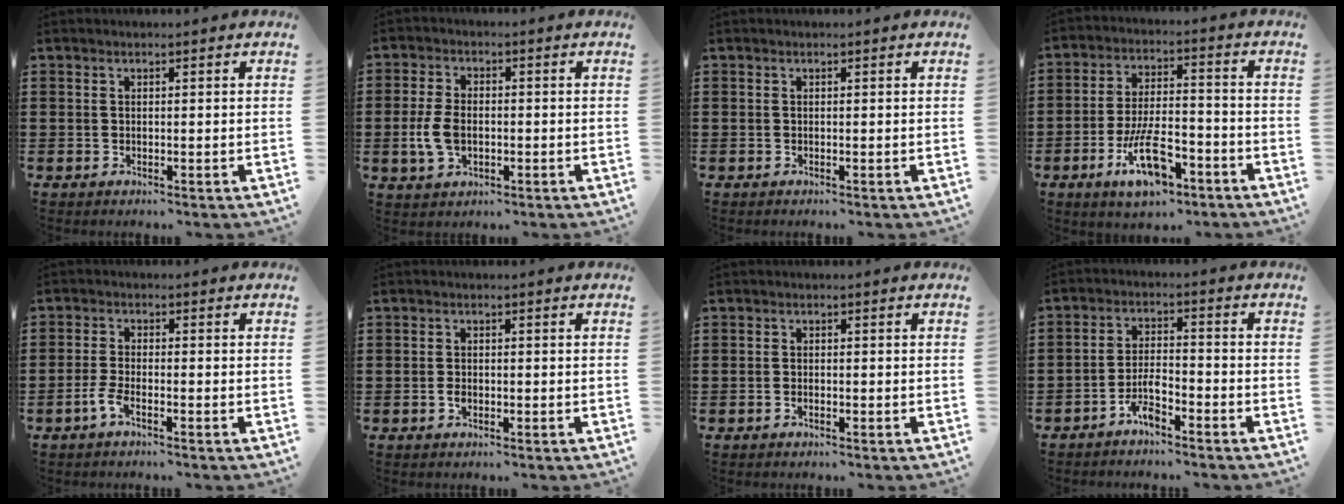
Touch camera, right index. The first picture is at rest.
{"total": 5.1, "force": [-0.9, 3.1, 3.9], "torque": [-0.101, -0.003, -0.023]}
{"total": 0.0}
{"total": 10.3, "force": [-5.0, 4.0, 8.1], "torque": [-0.158, 0.007, -0.089]}
{"total": 2.8, "force": [-1.7, 0.5, 2.2], "torque": [-0.059, -0.006, -0.037]}
{"total": 1.3, "force": [-0.5, 0.8, 0.8], "torque": [-0.017, -0.001, -0.010]}
{"total": 0.8, "force": [-0.6, 0.3, 0.4], "torque": [-0.011, -0.004, -0.011]}
{"total": 4.3, "force": [-3.2, 0.8, 2.7], "torque": [-0.064, 0.003, -0.063]}